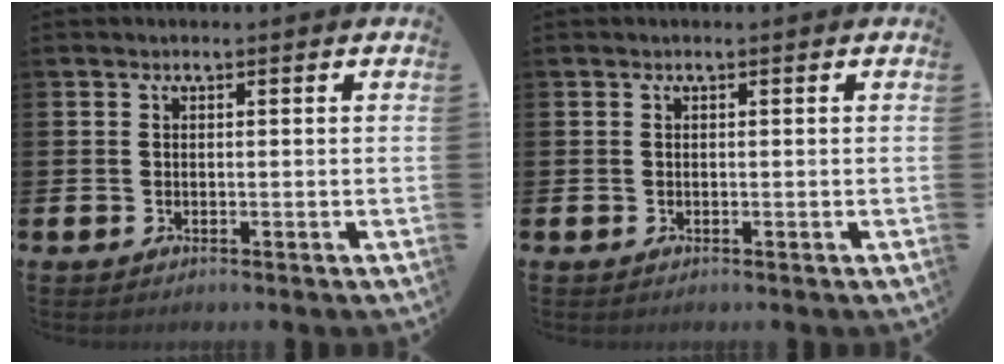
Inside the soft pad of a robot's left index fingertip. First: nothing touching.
{"total": 0.0}